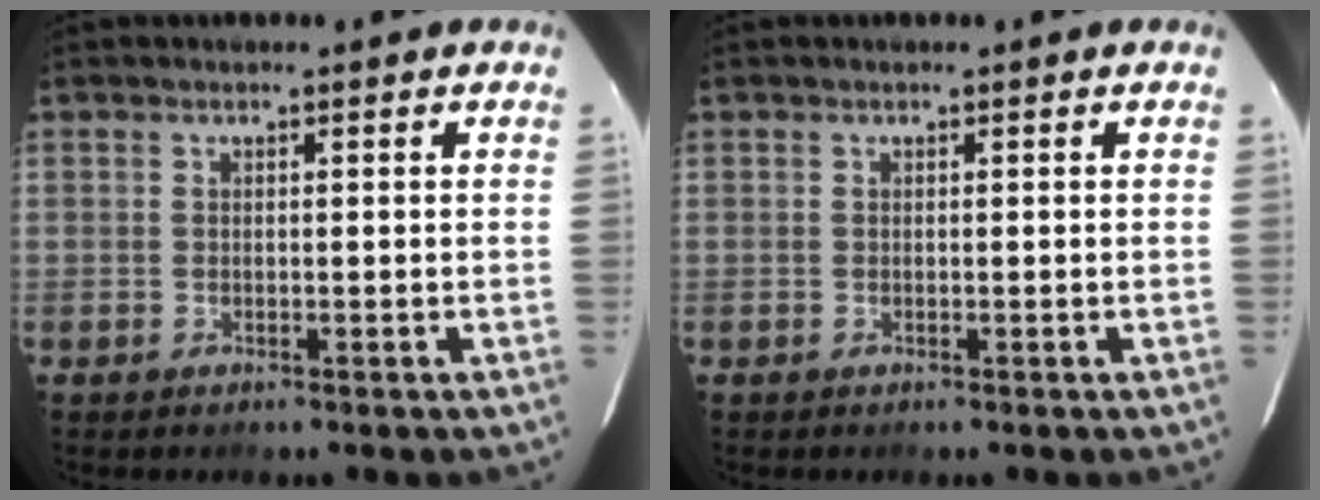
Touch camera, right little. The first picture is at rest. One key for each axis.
{"total": 0.0}